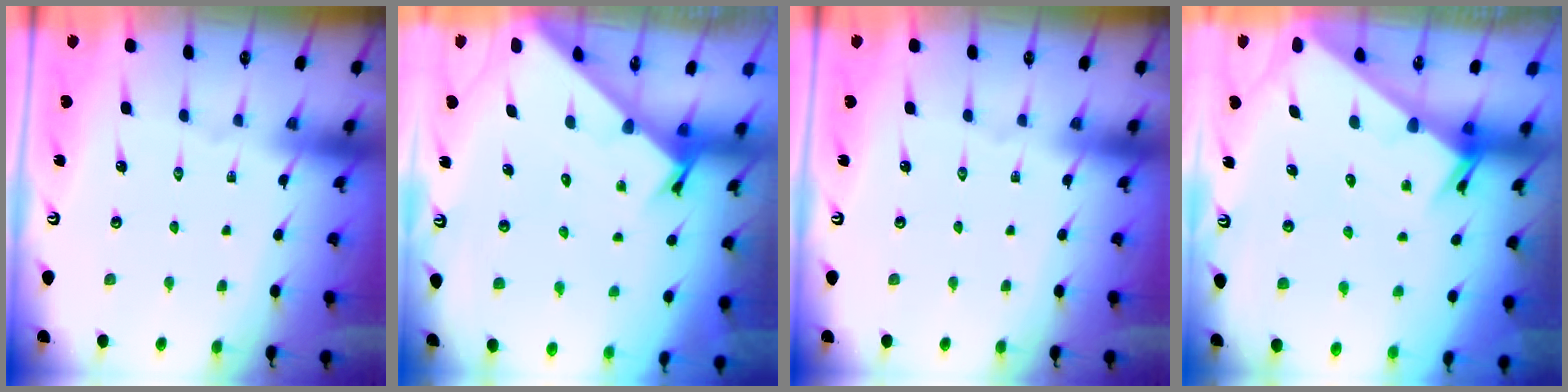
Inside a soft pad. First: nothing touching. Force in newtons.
{"total": 2.1, "press": 2.1, "slide": 0.2}
{"total": 0.0}
{"total": 2.1, "press": 2.1, "slide": 0.1}